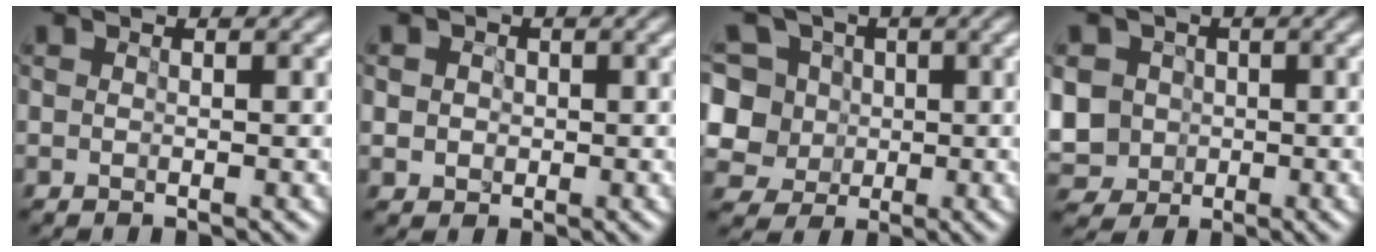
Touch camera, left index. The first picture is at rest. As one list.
[{"total": 2.6, "force": [0.5, 2.3, 1.0], "torque": [-0.014, 0.022, 0.002]}, {"total": 9.1, "force": [0.8, 8.4, 3.4], "torque": [-0.122, 0.030, 0.013]}, {"total": 9.1, "force": [-1.3, 8.3, 3.5], "torque": [-0.113, 0.005, -0.039]}]